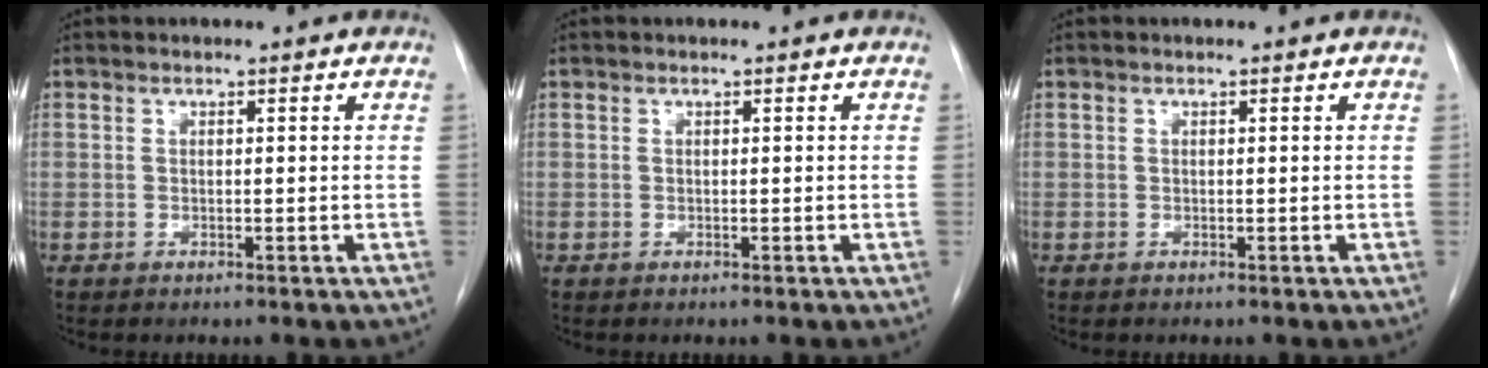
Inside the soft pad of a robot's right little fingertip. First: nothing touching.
{"total": 0.0}
{"total": 0.0}